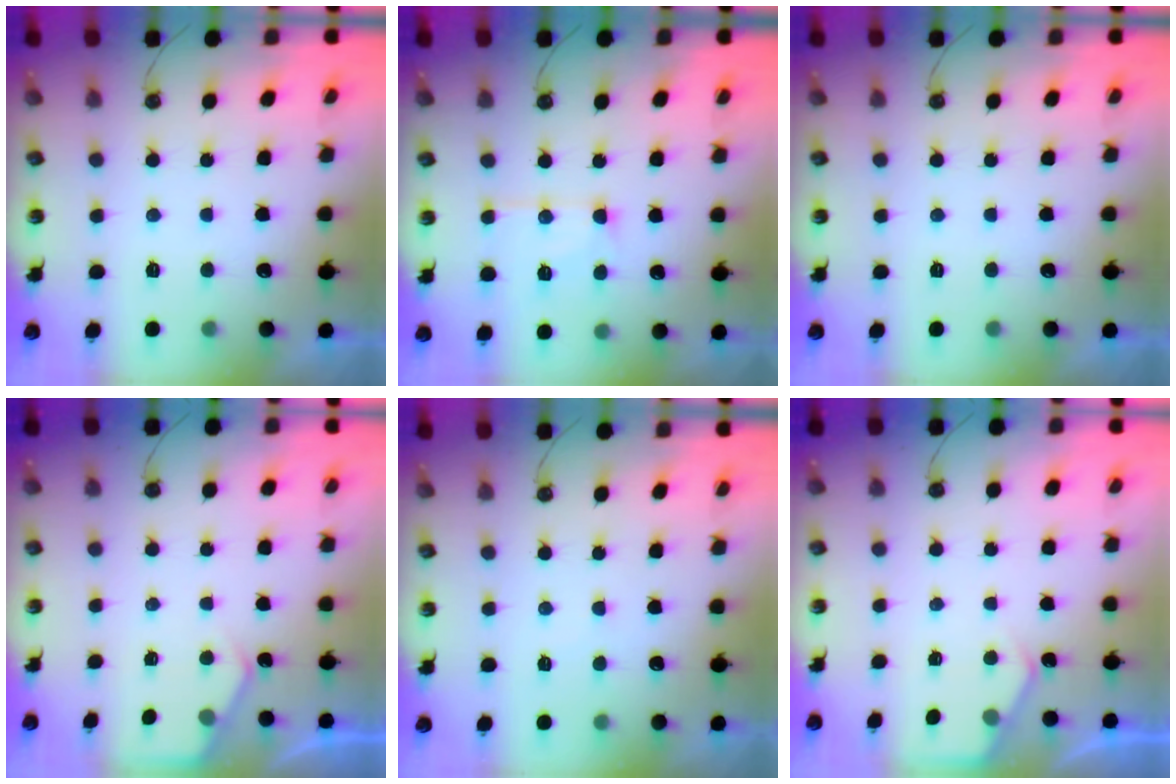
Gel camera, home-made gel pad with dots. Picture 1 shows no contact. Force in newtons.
{"total": 10.2, "press": 10.1, "slide": 0.8}
{"total": 0.0}
{"total": 3.9, "press": 3.9, "slide": 0.5}
{"total": 2.0, "press": 2.0, "slide": 0.3}
{"total": 3.9, "press": 3.9, "slide": 0.5}